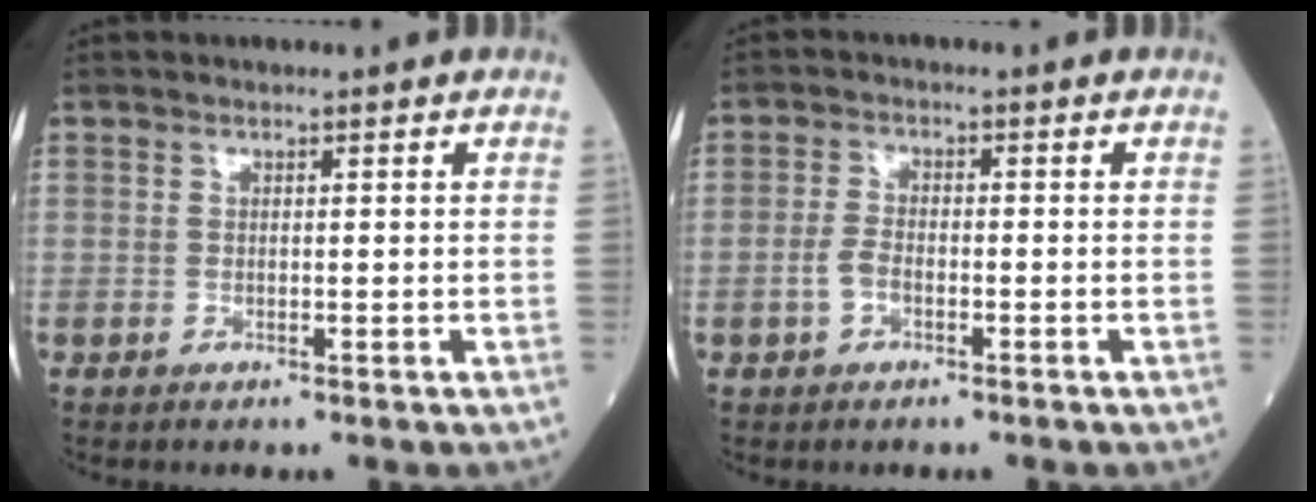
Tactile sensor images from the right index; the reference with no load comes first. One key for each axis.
{"total": 2.8, "fx": -1.2, "fy": 1.4, "fz": 2.1, "tx": -0.047, "ty": 0.004, "tz": -0.025}